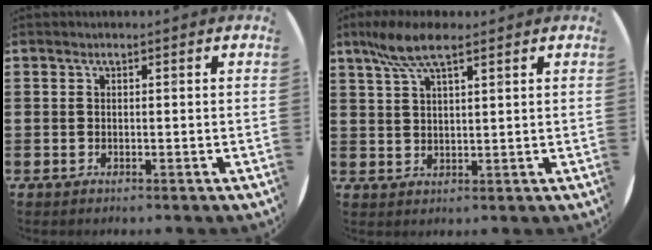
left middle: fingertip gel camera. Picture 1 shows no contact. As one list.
[{"total": 6.3, "force": [4.4, 1.6, 4.3], "torque": [-0.095, 0.001, 0.078]}]